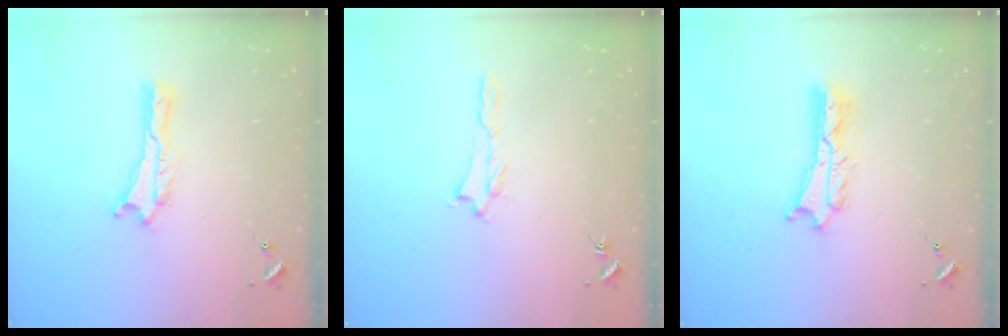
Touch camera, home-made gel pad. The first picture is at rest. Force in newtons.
{"total": 1.2, "press": 1.2, "slide": 0.3}
{"total": 2.4, "press": 2.4, "slide": 0.2}